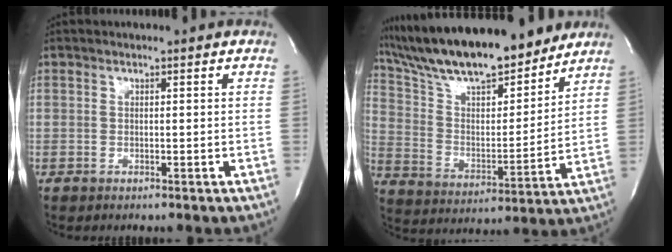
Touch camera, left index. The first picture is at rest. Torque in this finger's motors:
{"motor_torque": [0.68, -0.85, 0.53, 0.18]}